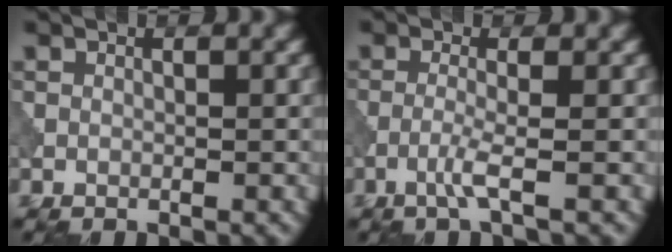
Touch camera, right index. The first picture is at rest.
{"total": 2.2, "force": [-0.9, 0.2, 2.0], "torque": [-0.042, 0.004, -0.030]}